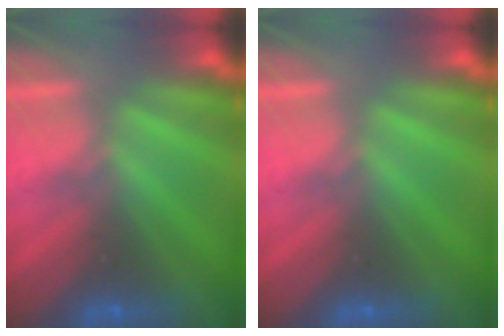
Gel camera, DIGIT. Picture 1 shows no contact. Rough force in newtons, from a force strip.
{"total": 0.0}